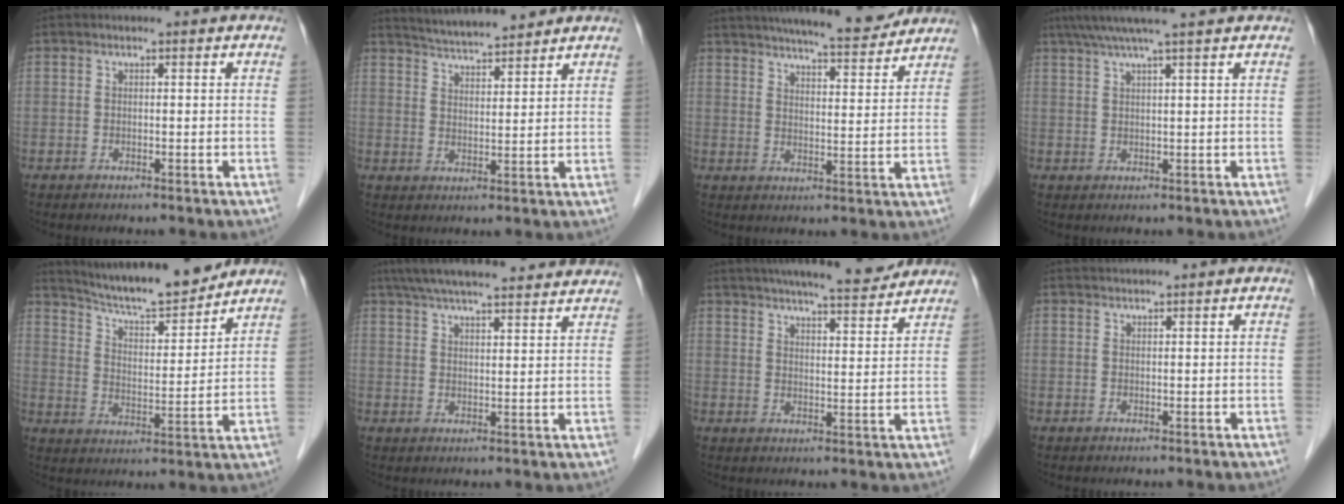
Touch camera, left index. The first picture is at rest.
{"total": 8.8, "force": [8.2, 0.7, 3.0], "torque": [-0.057, 0.019, 0.136]}
{"total": 14.6, "force": [13.0, 1.6, 6.4], "torque": [-0.098, 0.003, 0.181]}
{"total": 7.5, "force": [6.1, -1.0, 4.3], "torque": [-0.070, 0.029, 0.092]}
{"total": 13.9, "force": [12.9, 1.0, 5.1], "torque": [-0.089, 0.002, 0.211]}
{"total": 22.3, "force": [20.1, 3.0, 9.4], "torque": [-0.157, 0.043, 0.277]}
{"total": 14.8, "force": [13.2, 1.5, 6.6], "torque": [-0.104, 0.008, 0.183]}
{"total": 1.8, "force": [1.6, -0.7, 0.3], "torque": [-0.006, 0.010, 0.038]}